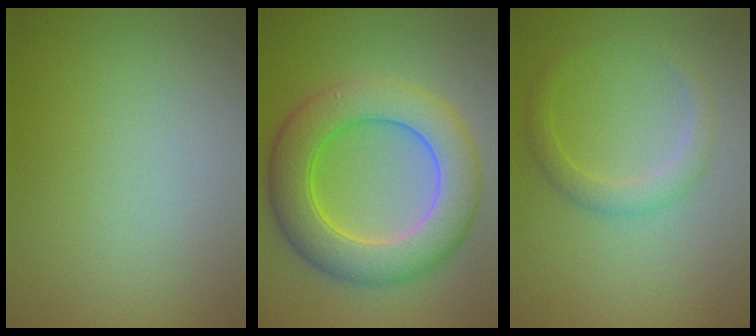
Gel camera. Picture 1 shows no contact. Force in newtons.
{"total": 8.5, "press": 8.5, "slide": 0.4}
{"total": 2.1, "press": 2.1, "slide": 0.1}